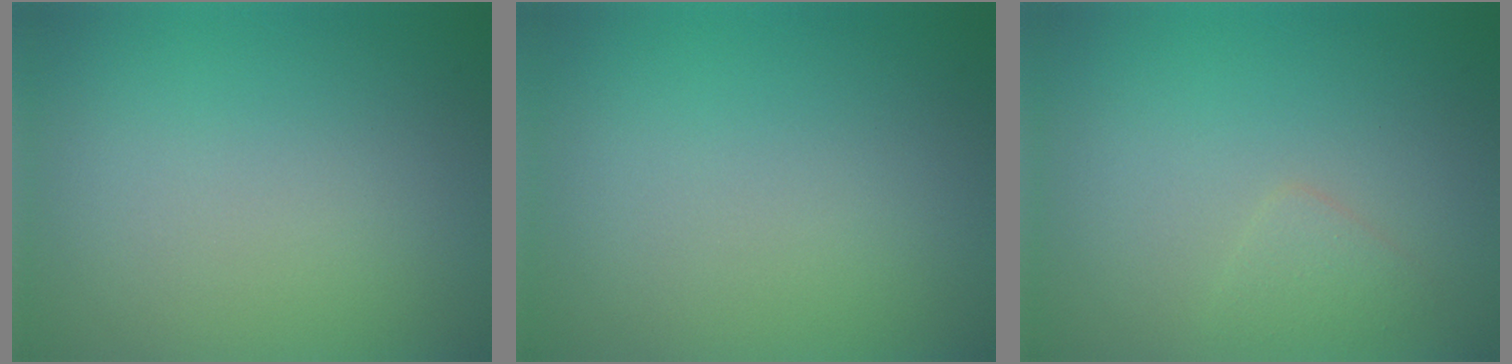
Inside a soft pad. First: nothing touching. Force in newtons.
{"total": 0.0}
{"total": 1.2, "press": 1.2, "slide": 0.0}